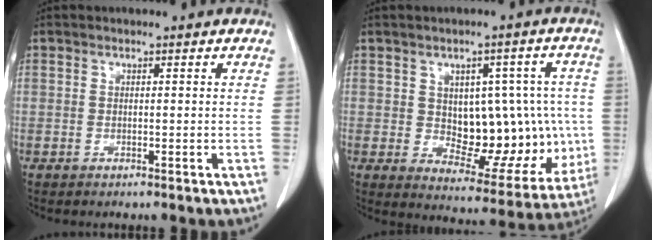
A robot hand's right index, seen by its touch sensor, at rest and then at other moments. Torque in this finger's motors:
{"motor_torque": [0.41, 0.04, 0.18, 0.03]}